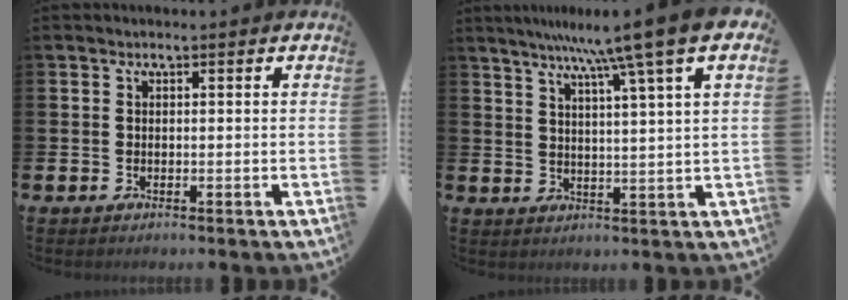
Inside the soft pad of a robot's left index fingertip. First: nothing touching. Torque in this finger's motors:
{"motor_torque": [1.67, -0.45, 0.87, 0.21]}